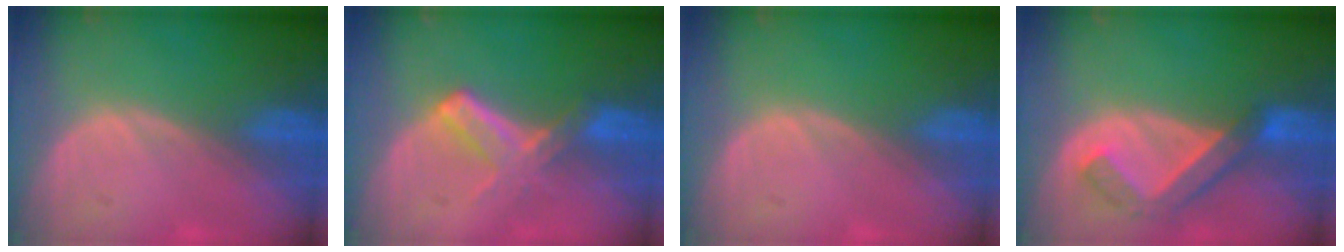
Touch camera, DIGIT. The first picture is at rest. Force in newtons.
{"total": 5.8, "press": 5.4, "slide": 2.1}
{"total": 0.0}
{"total": 5.6, "press": 5.6, "slide": 0.3}